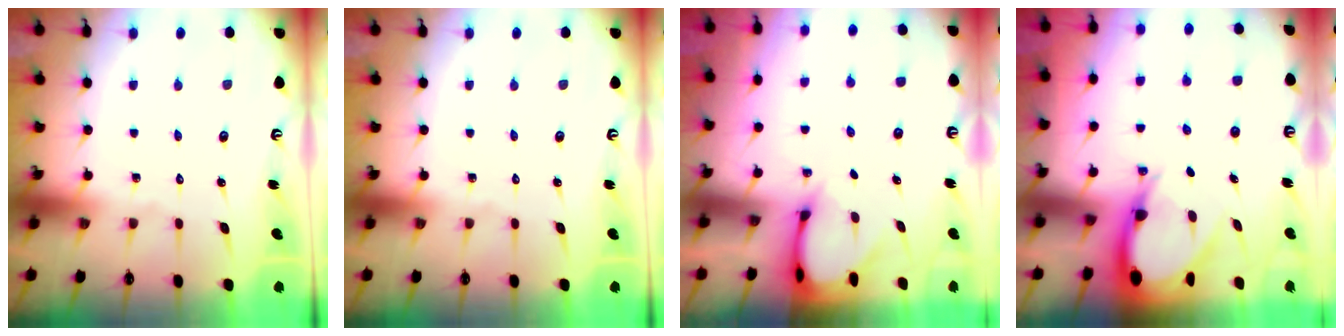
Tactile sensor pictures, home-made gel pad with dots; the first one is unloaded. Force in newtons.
{"total": 0.0}
{"total": 2.9, "press": 2.9, "slide": 0.2}
{"total": 7.6, "press": 7.5, "slide": 0.8}